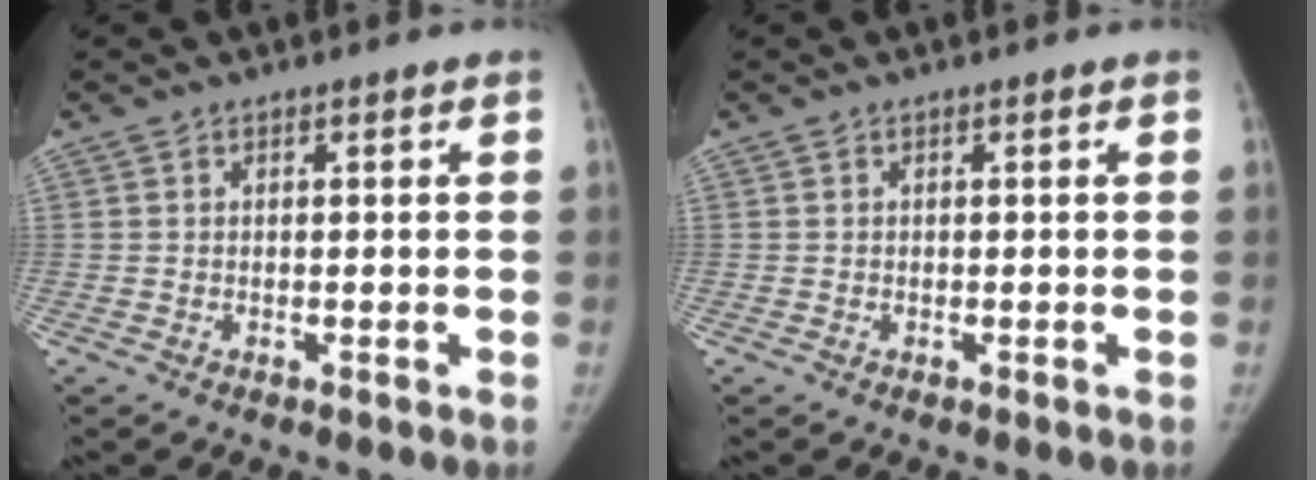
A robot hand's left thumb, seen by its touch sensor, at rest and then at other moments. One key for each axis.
{"total": 0.0}